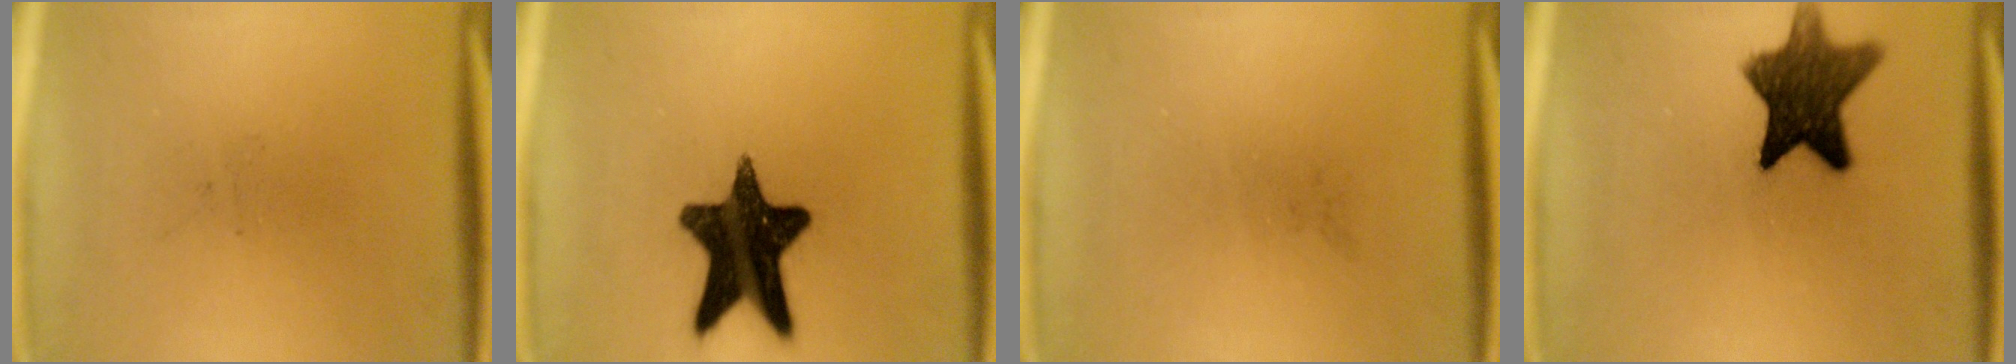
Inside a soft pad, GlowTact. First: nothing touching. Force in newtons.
{"total": 16.2}
{"total": 0.0}
{"total": 11.3}